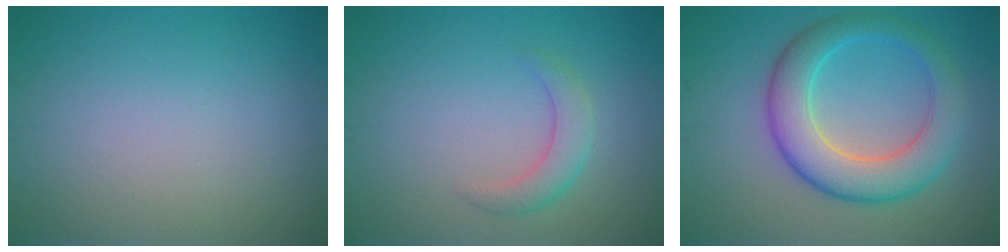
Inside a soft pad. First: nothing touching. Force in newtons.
{"total": 2.4, "press": 2.4, "slide": 0.2}
{"total": 7.1, "press": 7.1, "slide": 0.2}